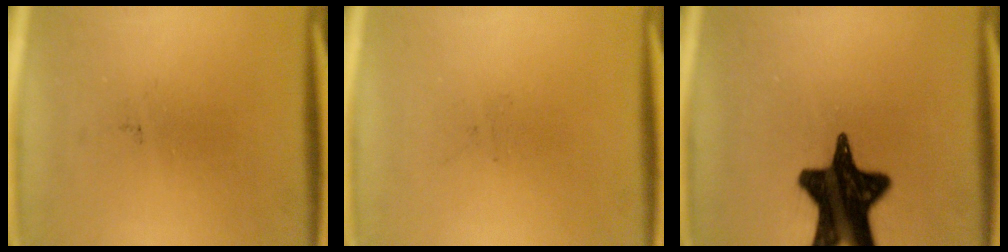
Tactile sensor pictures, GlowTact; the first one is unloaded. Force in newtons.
{"total": 0.0}
{"total": 18.5}